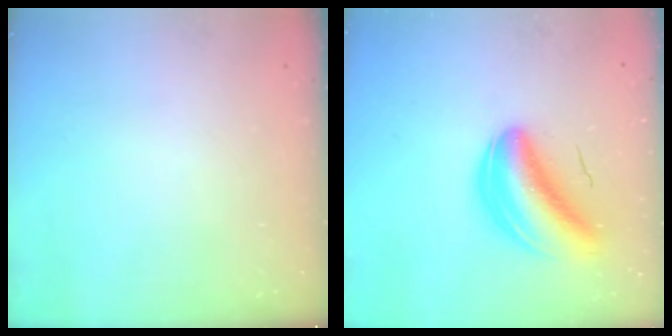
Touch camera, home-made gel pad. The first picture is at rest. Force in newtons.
{"total": 9.7, "press": 9.2, "slide": 3.2}